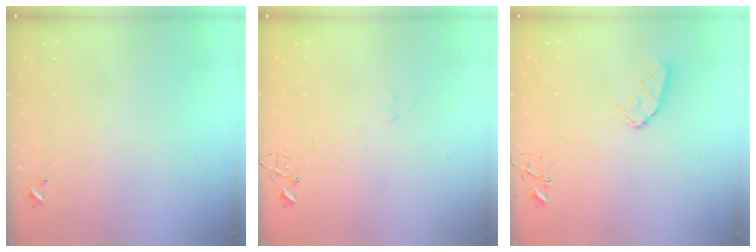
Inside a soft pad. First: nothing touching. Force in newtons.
{"total": 7.0, "press": 7.0, "slide": 0.7}
{"total": 8.6, "press": 8.5, "slide": 0.7}